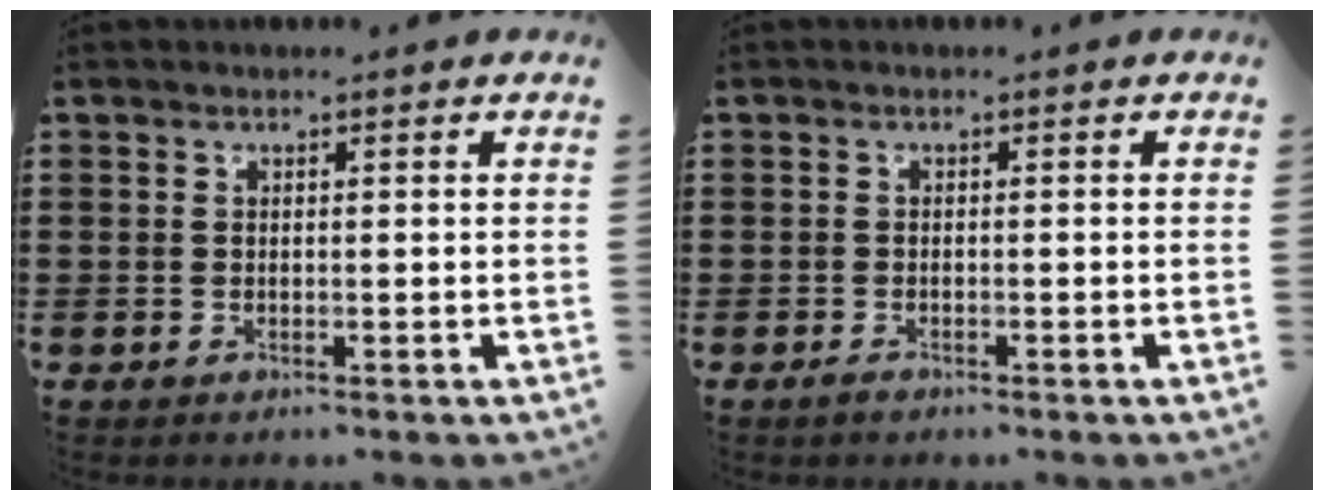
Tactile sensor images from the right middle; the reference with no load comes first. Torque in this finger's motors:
{"motor_torque": [1.00, -0.42, 0.15, 0.12]}